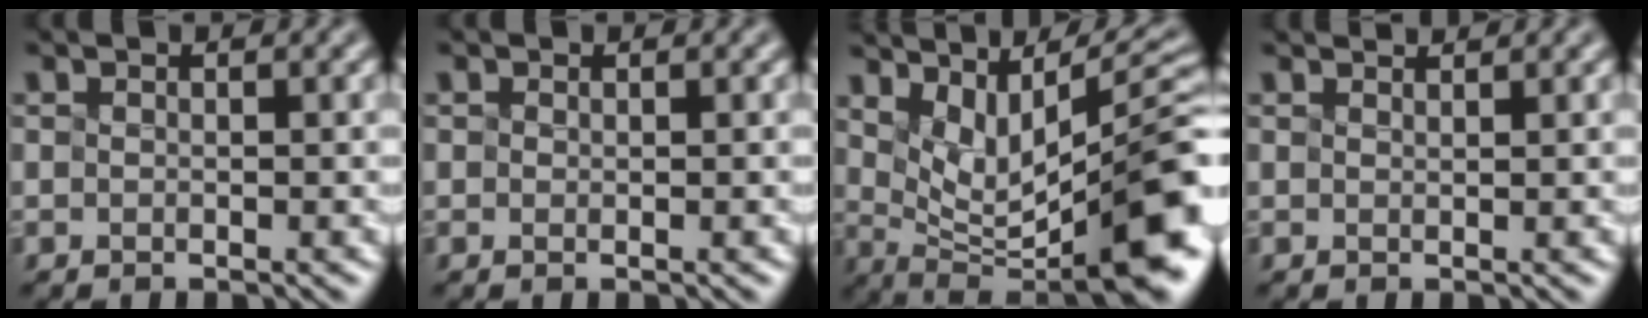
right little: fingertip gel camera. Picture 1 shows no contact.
{"total": 0.0}
{"total": 11.1, "force": [2.3, 3.5, 10.3], "torque": [-0.153, 0.013, 0.080]}
{"total": 1.9, "force": [1.8, 0.4, 0.5], "torque": [0.004, 0.015, 0.010]}